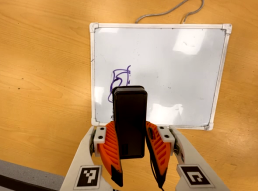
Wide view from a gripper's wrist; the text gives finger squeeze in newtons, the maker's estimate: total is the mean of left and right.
{"total": 5.5, "left": 4.9, "right": 6.1}